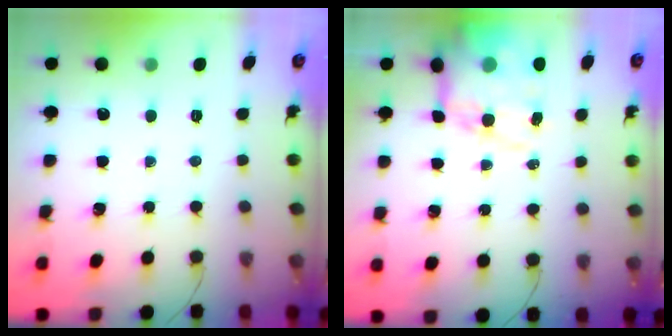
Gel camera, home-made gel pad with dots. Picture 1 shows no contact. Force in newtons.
{"total": 18.1, "press": 17.6, "slide": 4.2}